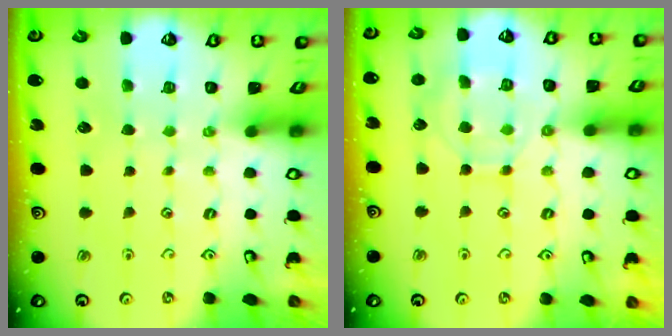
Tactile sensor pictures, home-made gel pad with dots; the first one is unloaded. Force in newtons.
{"total": 9.7, "press": 9.7, "slide": 0.7}